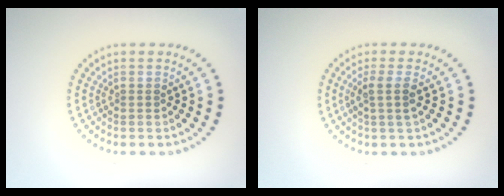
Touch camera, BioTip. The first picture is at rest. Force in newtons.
{"total": 1.9, "press": 1.5, "slide": 1.1}